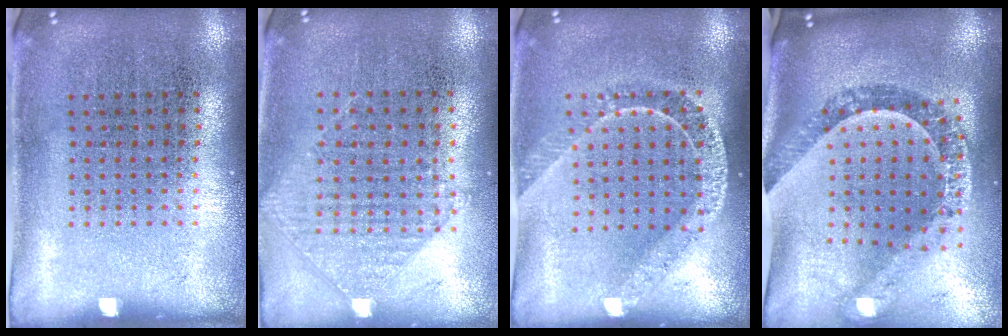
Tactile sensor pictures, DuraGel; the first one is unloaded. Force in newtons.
{"total": 0.9, "press": 0.9, "slide": 0.3}
{"total": 1.7, "press": 1.4, "slide": 1.0}
{"total": 1.8, "press": 1.6, "slide": 0.8}